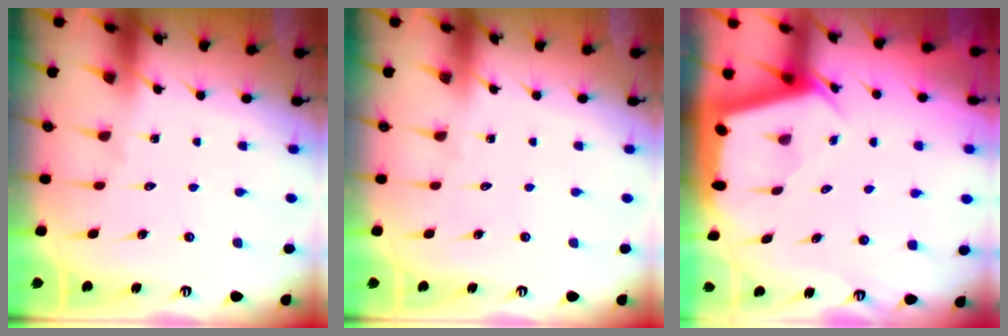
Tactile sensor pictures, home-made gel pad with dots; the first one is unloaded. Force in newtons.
{"total": 0.0}
{"total": 3.4, "press": 3.4, "slide": 0.2}